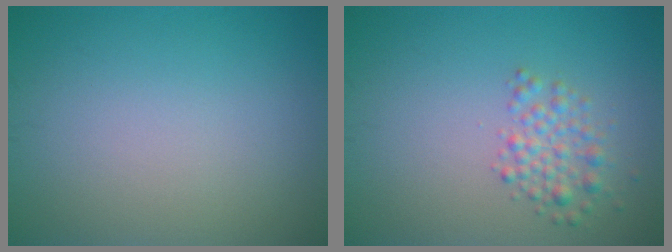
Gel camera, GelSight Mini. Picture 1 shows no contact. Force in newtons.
{"total": 2.3, "press": 2.3, "slide": 0.1}